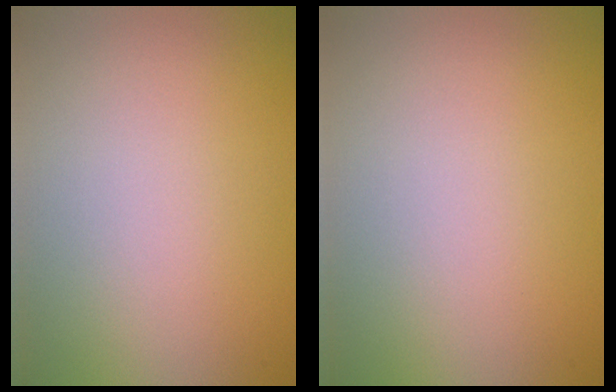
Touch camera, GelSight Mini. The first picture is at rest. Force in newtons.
{"total": 0.0}